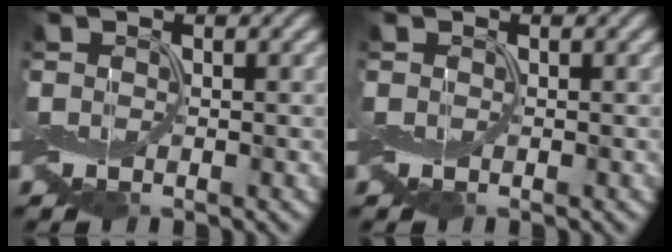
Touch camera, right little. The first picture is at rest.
{"total": 0.0}